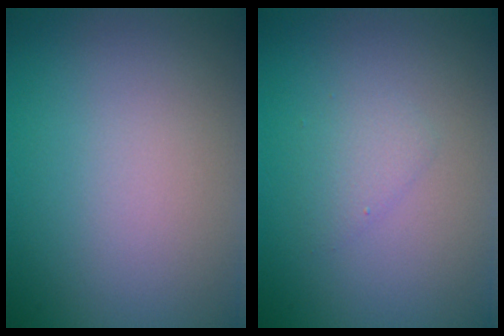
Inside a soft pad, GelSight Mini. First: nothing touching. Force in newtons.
{"total": 1.3, "press": 1.3, "slide": 0.1}